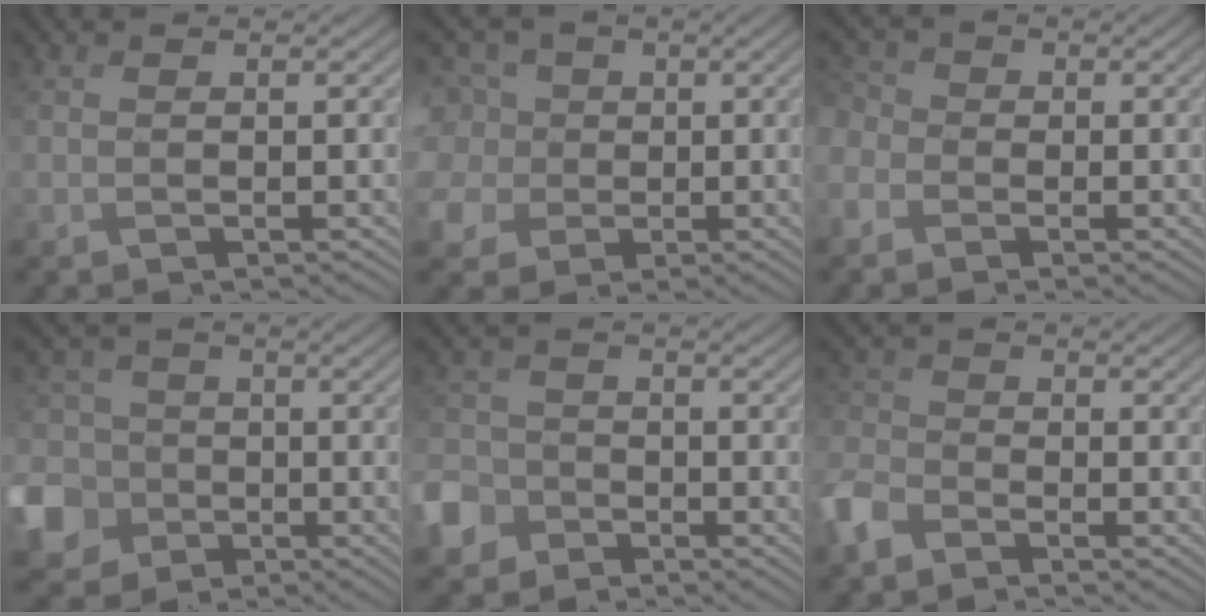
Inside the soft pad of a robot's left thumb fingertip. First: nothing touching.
{"total": 11.0, "force": [0.3, 9.8, 5.1], "torque": [-0.182, 0.019, -0.024]}
{"total": 4.2, "force": [-1.4, 3.6, 1.6], "torque": [-0.061, 0.000, -0.041]}
{"total": 11.7, "force": [-3.8, 10.0, 4.6], "torque": [-0.155, -0.018, -0.095]}
{"total": 6.4, "force": [-3.6, 4.9, 2.2], "torque": [-0.068, -0.008, -0.089]}
{"total": 5.2, "force": [-3.5, 3.1, 2.2], "torque": [-0.064, -0.001, -0.089]}